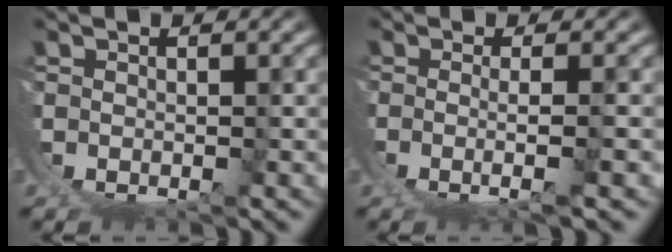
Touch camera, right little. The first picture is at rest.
{"total": 2.6, "force": [0.1, -0.1, 2.6], "torque": [-0.056, -0.018, 0.013]}